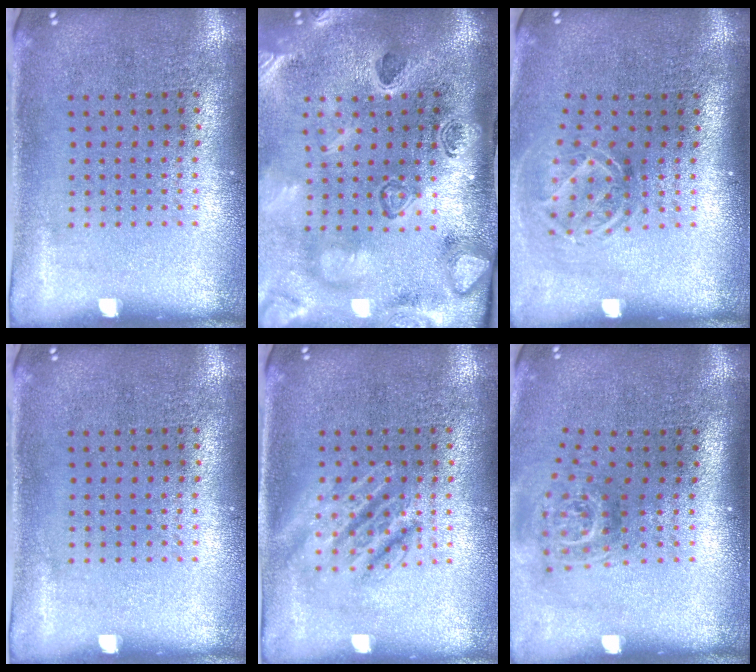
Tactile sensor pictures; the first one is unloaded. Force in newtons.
{"total": 4.5, "press": 3.2, "slide": 3.1}
{"total": 1.8, "press": 1.3, "slide": 1.3}
{"total": 0.0}
{"total": 2.7, "press": 2.6, "slide": 0.4}
{"total": 1.8, "press": 1.2, "slide": 1.3}